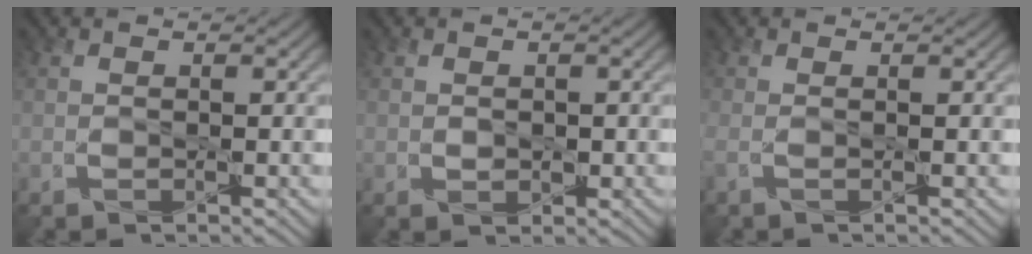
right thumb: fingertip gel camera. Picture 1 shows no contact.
{"total": 1.3, "force": [0.0, 1.1, 0.7], "torque": [-0.017, -0.007, 0.002]}
{"total": 1.1, "force": [-0.1, 0.1, 1.1], "torque": [-0.027, 0.000, -0.005]}